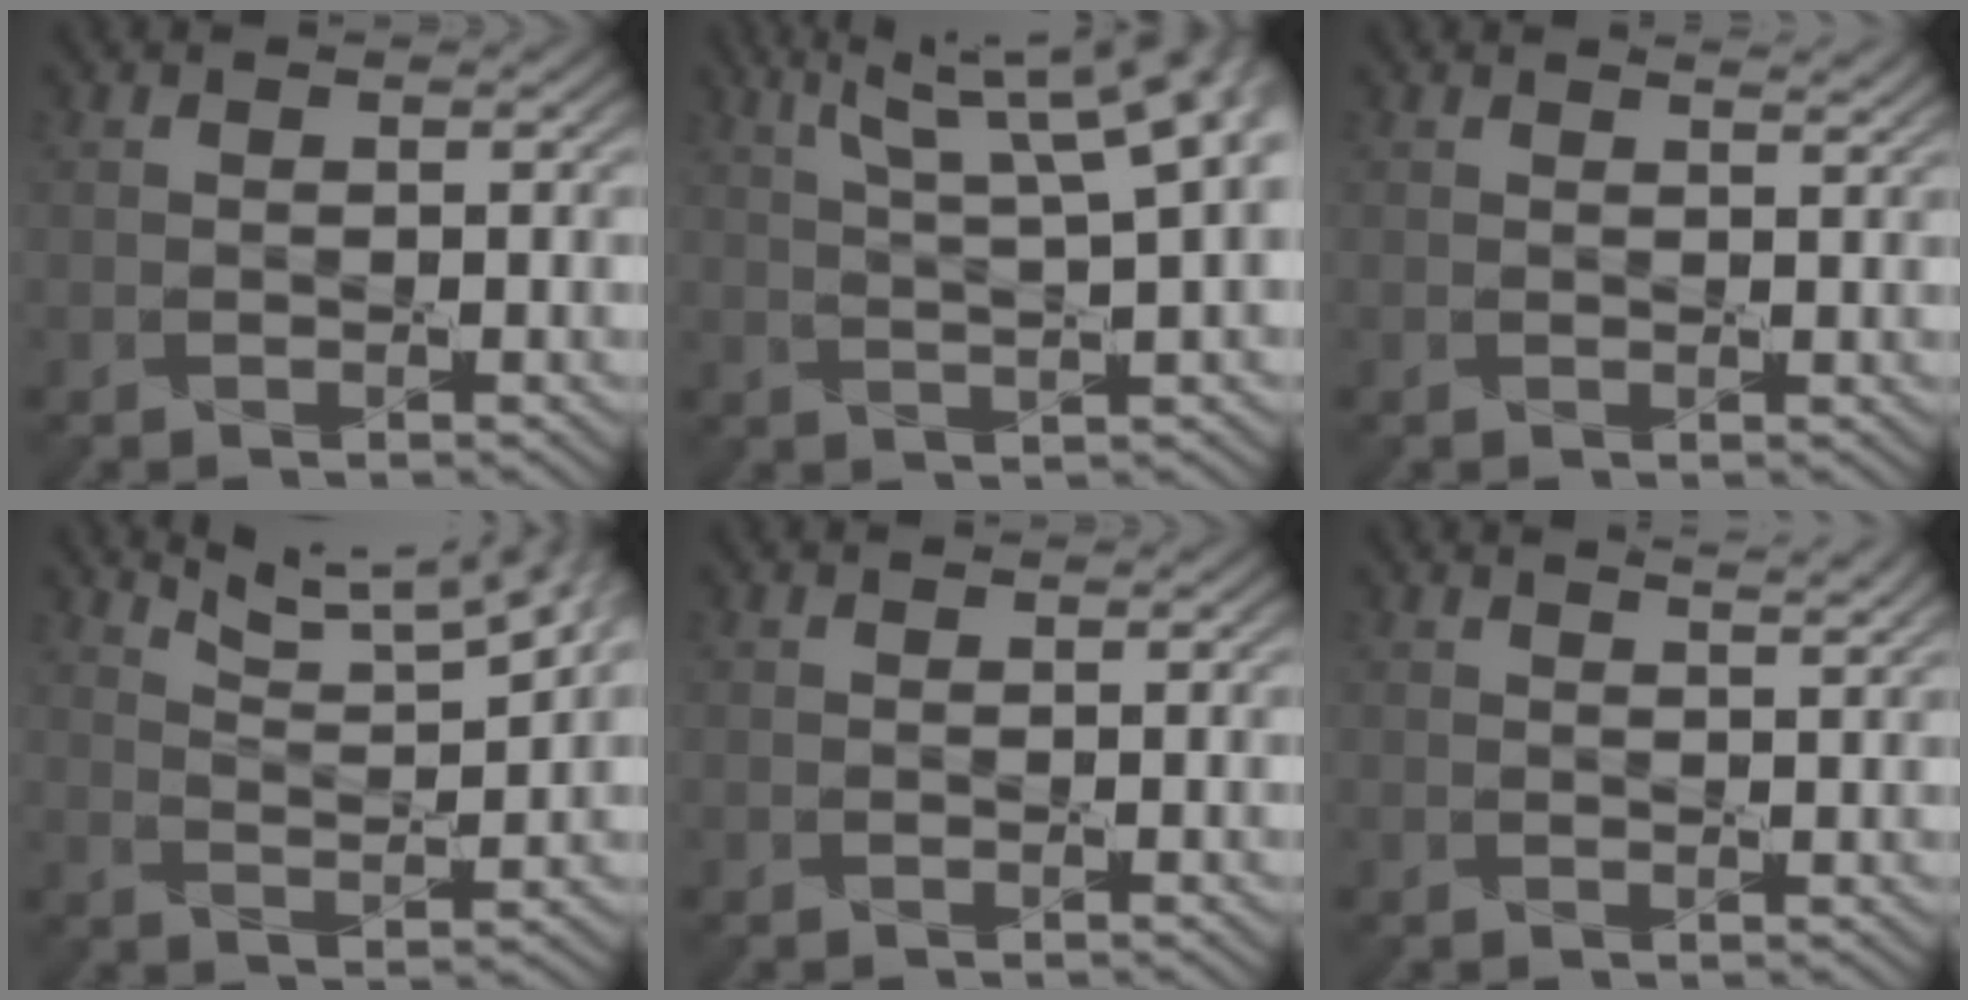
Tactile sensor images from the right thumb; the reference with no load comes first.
{"total": 14.5, "force": [6.5, 4.4, 12.2], "torque": [-0.165, 0.056, 0.084]}
{"total": 1.3, "force": [1.3, 0.2, 0.3], "torque": [-0.008, -0.007, 0.009]}
{"total": 9.1, "force": [6.8, 1.8, 5.9], "torque": [-0.098, 0.001, 0.107]}
{"total": 0.0}
{"total": 2.6, "force": [2.1, 0.7, 1.3], "torque": [-0.005, 0.000, 0.008]}